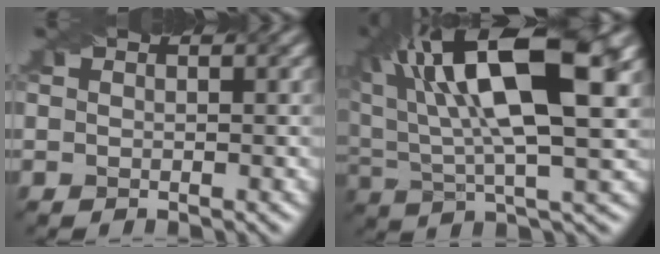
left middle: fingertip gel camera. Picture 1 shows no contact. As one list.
[{"total": 15.3, "force": [4.9, 5.6, 13.4], "torque": [-0.220, 0.019, 0.078]}]